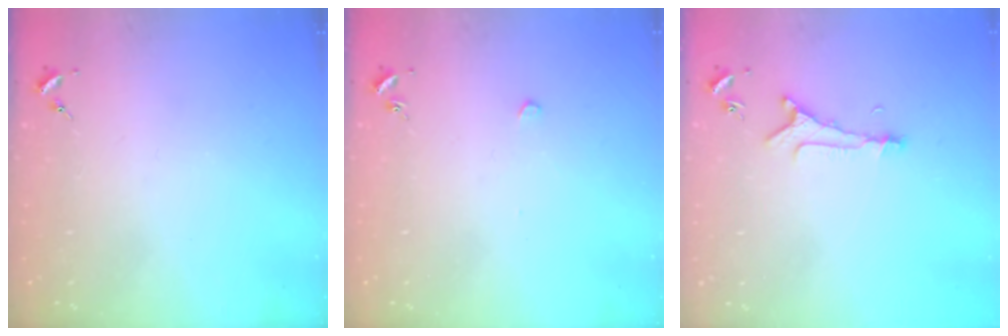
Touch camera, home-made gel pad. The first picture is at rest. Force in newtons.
{"total": 3.0, "press": 2.9, "slide": 0.4}
{"total": 6.1, "press": 6.0, "slide": 0.6}